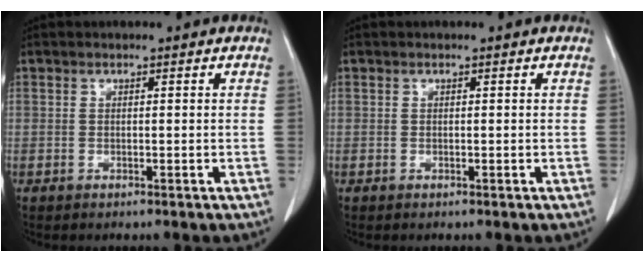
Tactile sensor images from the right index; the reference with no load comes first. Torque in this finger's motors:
{"motor_torque": [0.00, 0.00, 0.00, 0.00]}